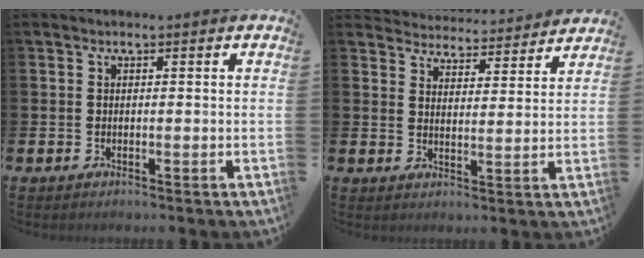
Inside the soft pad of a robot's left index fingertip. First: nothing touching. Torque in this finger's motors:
{"motor_torque": [0.73, -1.41, -0.13, -0.07]}